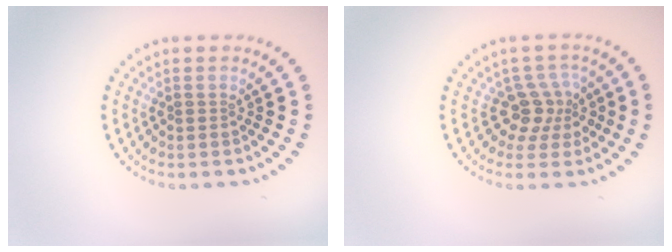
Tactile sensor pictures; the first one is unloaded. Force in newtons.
{"total": 2.8, "press": 2.1, "slide": 1.8}